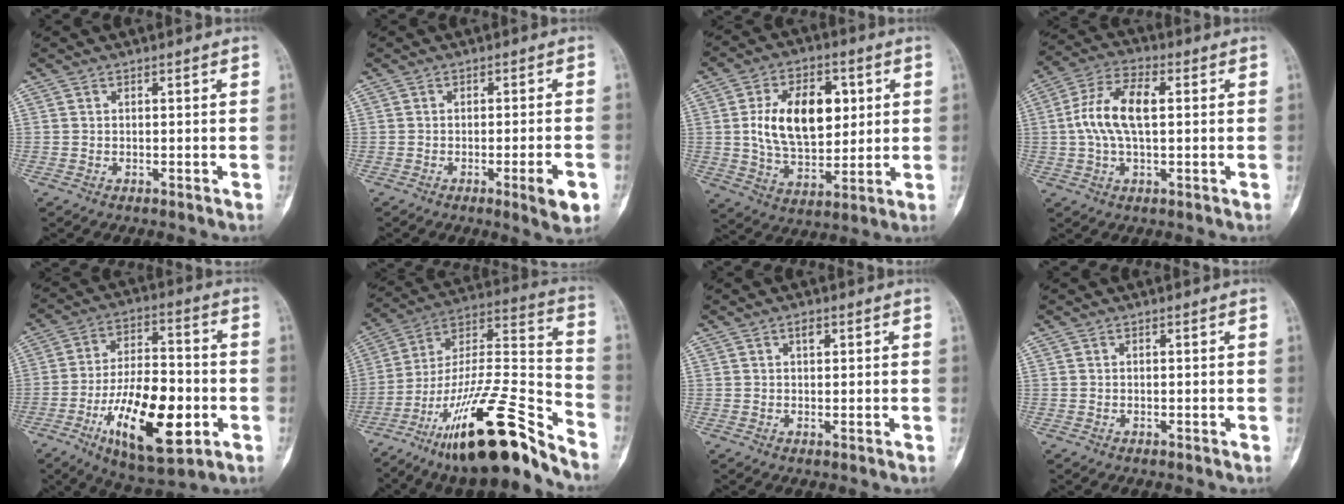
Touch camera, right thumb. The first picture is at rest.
{"total": 5.6, "force": [-2.3, 0.9, 5.1], "torque": [-0.069, 0.000, -0.027]}
{"total": 16.4, "force": [3.0, 9.9, 12.7], "torque": [-0.178, -0.009, 0.056]}
{"total": 10.8, "force": [1.1, 5.1, 9.4], "torque": [-0.197, 0.023, 0.016]}
{"total": 20.2, "force": [-6.4, 8.7, 17.1], "torque": [-0.271, 0.020, -0.097]}
{"total": 26.0, "force": [-17.5, 5.3, 18.5], "torque": [-0.311, 0.086, -0.299]}
{"total": 1.8, "force": [0.8, 0.9, 1.3], "torque": [-0.020, -0.002, 0.012]}
{"total": 0.0}